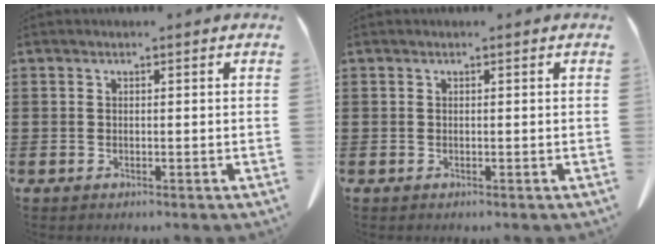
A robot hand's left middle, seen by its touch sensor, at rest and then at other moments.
{"total": 0.0}